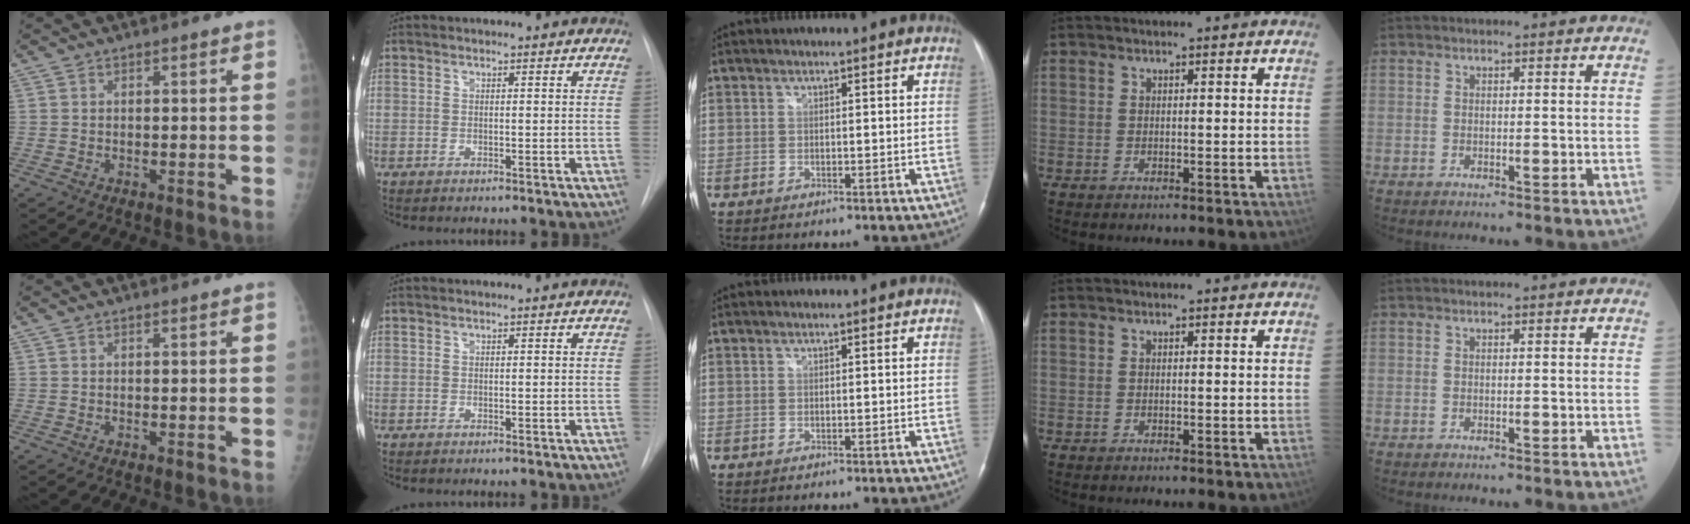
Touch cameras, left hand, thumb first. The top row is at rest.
{}